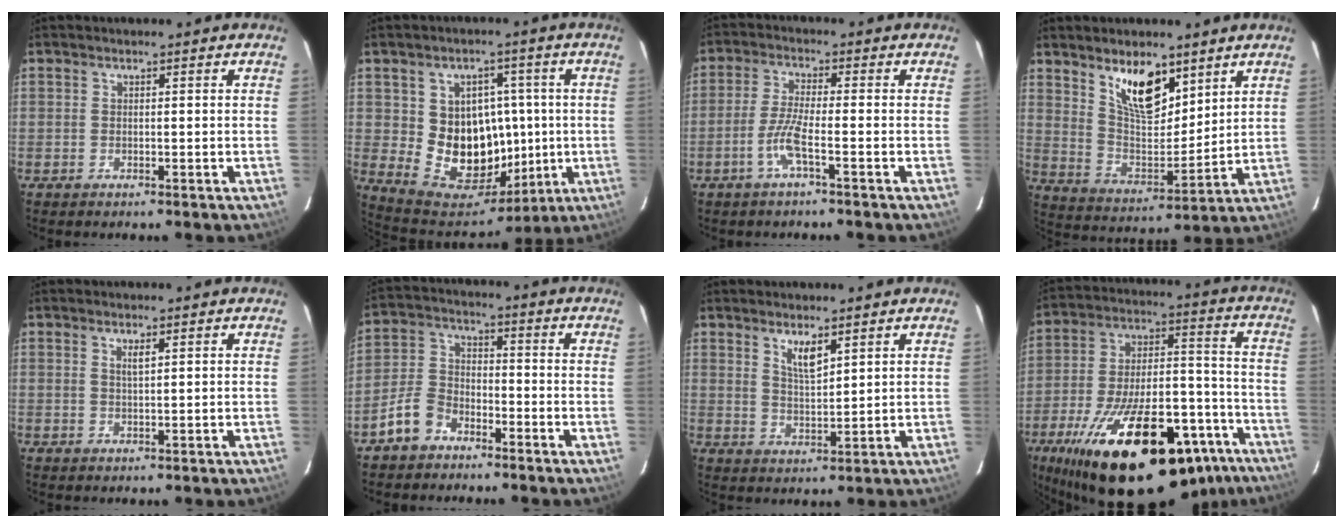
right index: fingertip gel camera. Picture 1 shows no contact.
{"total": 14.5, "force": [0.0, 13.0, 6.5], "torque": [-0.132, 0.012, 0.024]}
{"total": 5.1, "force": [-2.5, 0.1, 4.4], "torque": [-0.101, -0.001, -0.051]}
{"total": 12.4, "force": [7.8, 5.3, 8.0], "torque": [-0.136, -0.006, 0.152]}
{"total": 1.6, "force": [0.8, 0.3, 1.4], "torque": [-0.023, 0.001, 0.013]}
{"total": 7.3, "force": [-5.0, 4.5, 2.9], "torque": [-0.070, 0.023, -0.097]}
{"total": 4.5, "force": [2.8, 1.2, 3.2], "torque": [-0.060, -0.007, 0.055]}
{"total": 34.7, "force": [-22.8, 13.4, 22.5], "torque": [-0.366, -0.004, -0.319]}